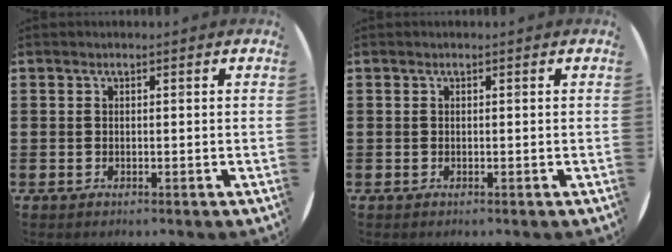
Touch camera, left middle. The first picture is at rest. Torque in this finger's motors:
{"motor_torque": [0.00, 0.00, 0.00, 0.00]}